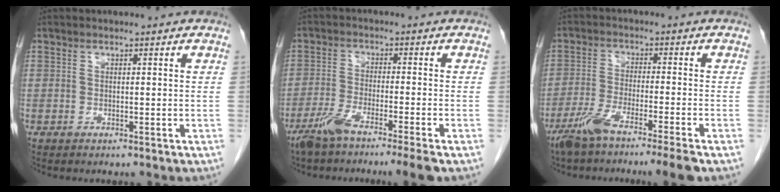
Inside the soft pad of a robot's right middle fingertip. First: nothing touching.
{"total": 8.0, "force": [-5.8, -0.6, 5.5], "torque": [-0.098, -0.019, -0.105]}
{"total": 9.1, "force": [-6.6, -0.7, 6.2], "torque": [-0.109, -0.023, -0.117]}